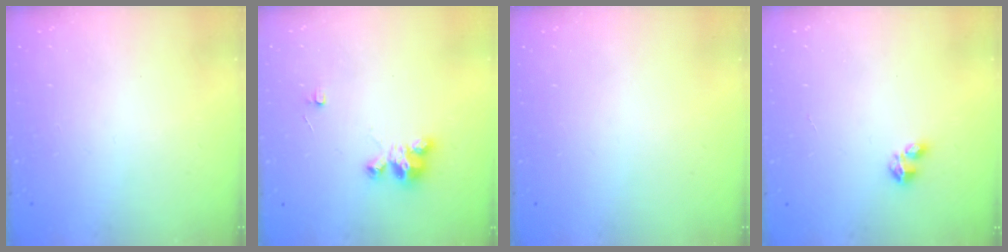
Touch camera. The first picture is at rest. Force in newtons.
{"total": 4.0, "press": 4.0, "slide": 0.2}
{"total": 0.0}
{"total": 2.7, "press": 2.7, "slide": 0.4}